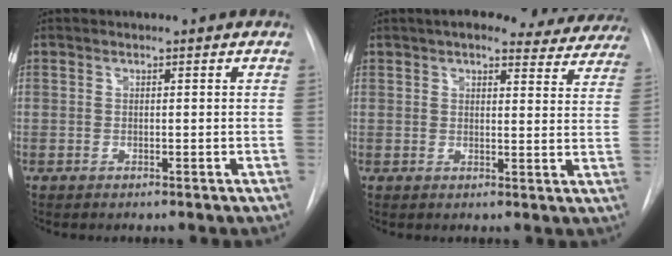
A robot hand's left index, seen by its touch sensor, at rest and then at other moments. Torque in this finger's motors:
{"motor_torque": [0.88, -1.26, 0.02, 0.04]}